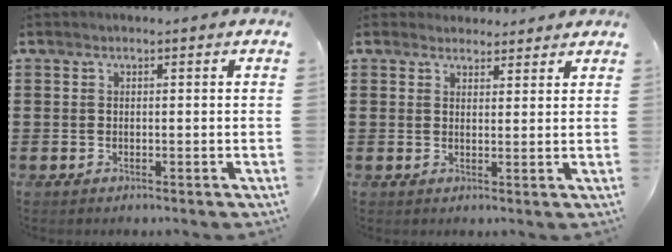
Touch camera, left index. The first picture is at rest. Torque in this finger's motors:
{"motor_torque": [0.50, -0.76, 0.01, 0.03]}